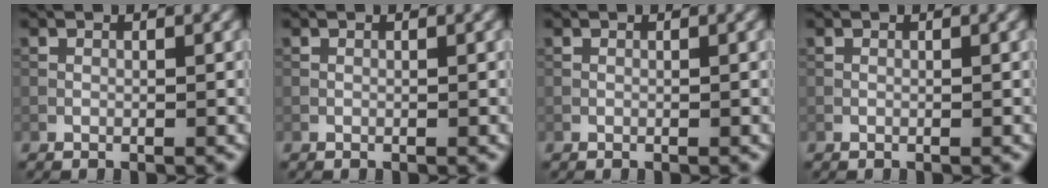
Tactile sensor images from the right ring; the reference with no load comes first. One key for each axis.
{"total": 0.0}
{"total": 0.0}
{"total": 0.0}